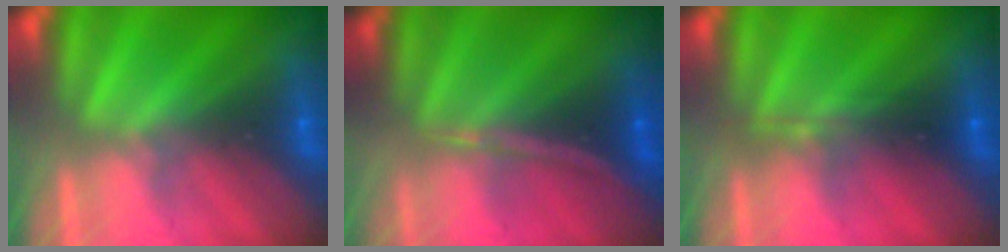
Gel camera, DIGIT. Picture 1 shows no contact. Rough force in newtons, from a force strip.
{"total": 1.3}
{"total": 2.3}